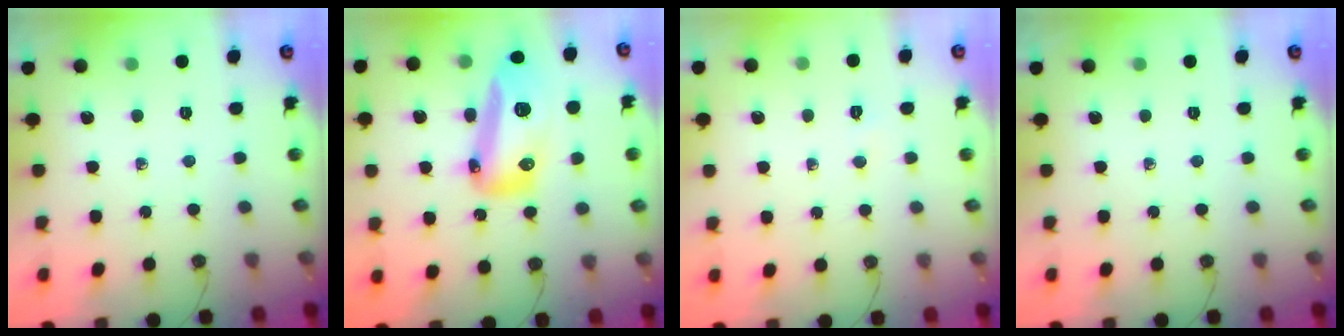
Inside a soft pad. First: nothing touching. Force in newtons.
{"total": 22.1, "press": 19.5, "slide": 10.5}
{"total": 2.3, "press": 2.3, "slide": 0.3}
{"total": 0.0}